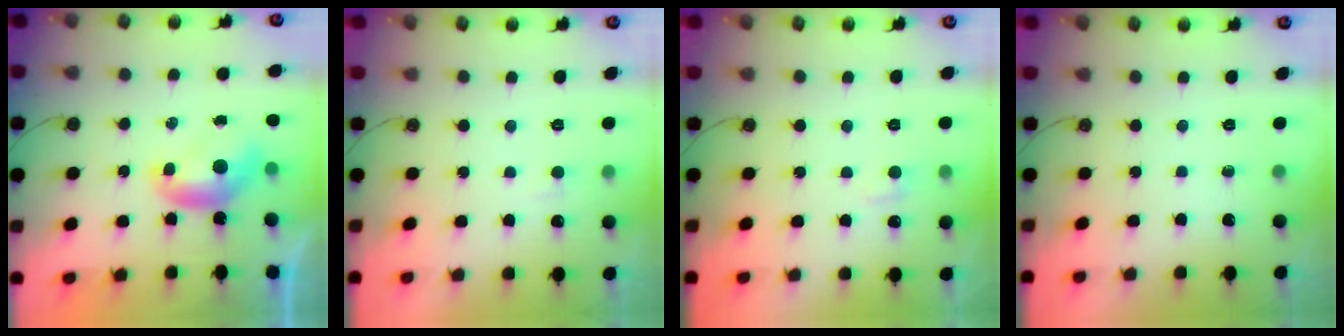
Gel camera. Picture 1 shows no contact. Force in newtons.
{"total": 2.3, "press": 2.3, "slide": 0.4}
{"total": 0.9, "press": 0.6, "slide": 0.6}
{"total": 0.0}